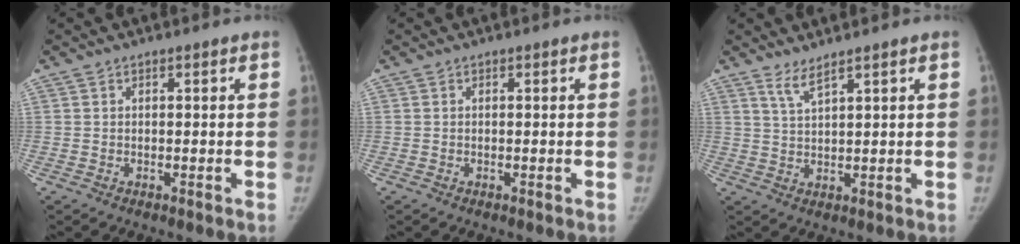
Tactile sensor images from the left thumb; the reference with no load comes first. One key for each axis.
{"total": 0.0}
{"total": 3.0, "fx": 2.4, "fy": 0.1, "fz": 1.8, "tx": -0.037, "ty": -0.021, "tz": 0.052}